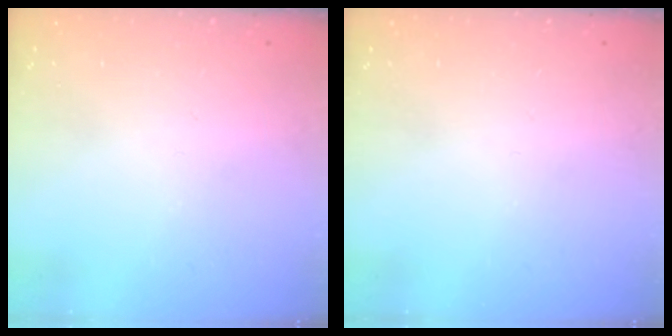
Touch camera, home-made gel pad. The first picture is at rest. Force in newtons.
{"total": 0.0}